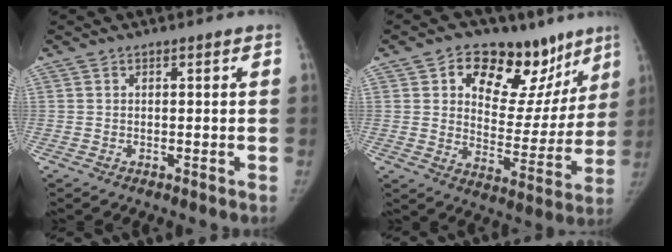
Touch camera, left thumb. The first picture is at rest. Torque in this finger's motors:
{"motor_torque": [0.07, 0.18, 0.72, -0.23, 0.04]}